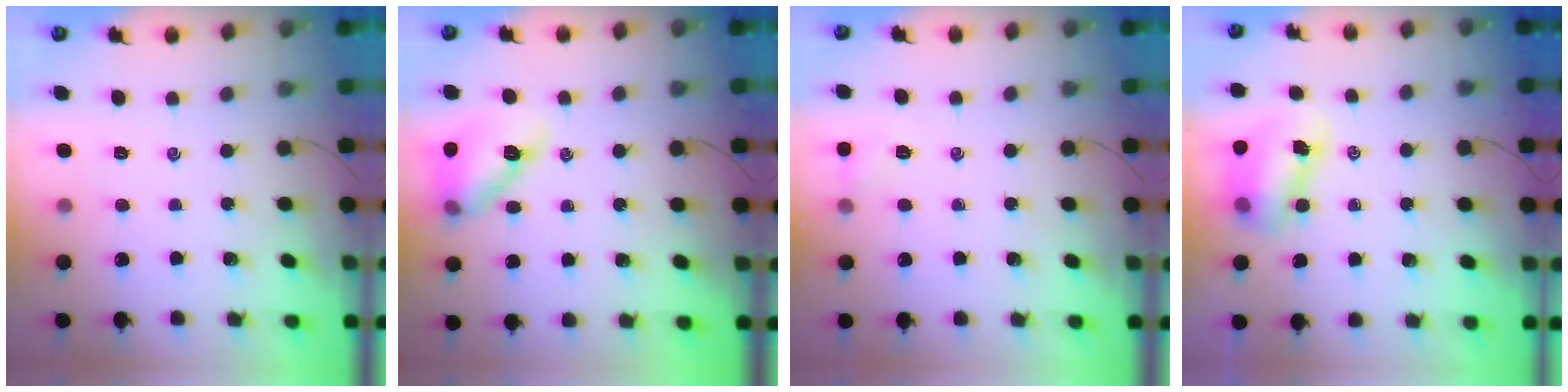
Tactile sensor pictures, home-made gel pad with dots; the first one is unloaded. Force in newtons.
{"total": 13.7, "press": 13.2, "slide": 3.5}
{"total": 5.8, "press": 5.6, "slide": 1.7}
{"total": 7.9, "press": 7.8, "slide": 1.2}